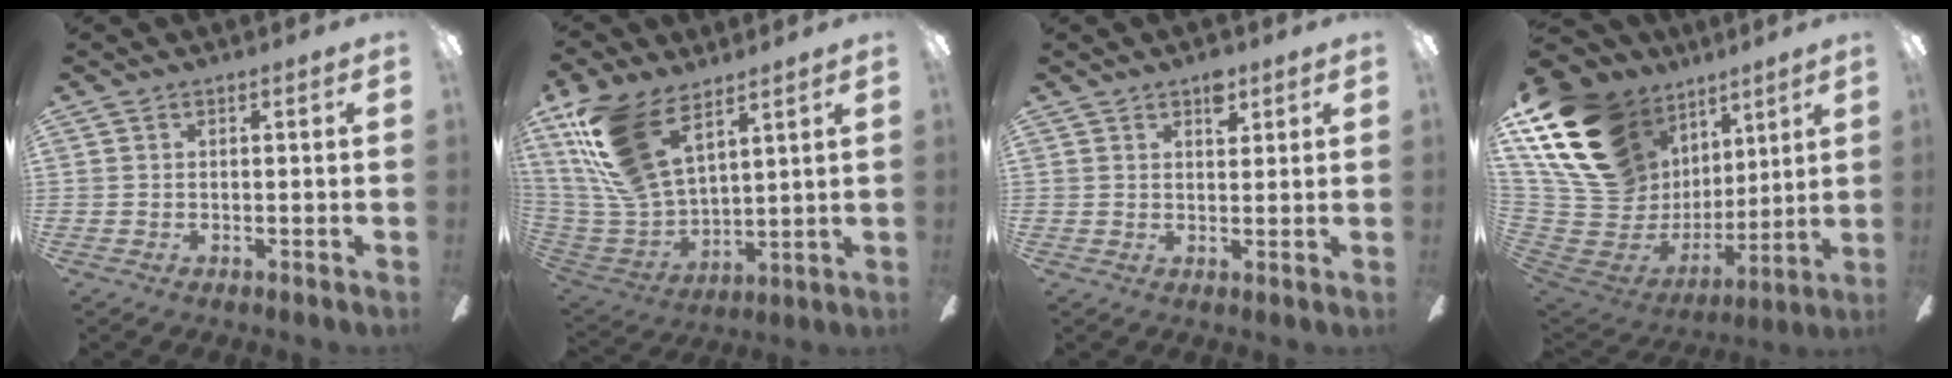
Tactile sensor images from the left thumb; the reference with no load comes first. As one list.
[{"total": 20.9, "force": [12.3, 9.9, 13.7], "torque": [-0.325, -0.049, 0.224]}, {"total": 4.4, "force": [2.9, 2.4, 2.4], "torque": [-0.012, -0.015, 0.044]}, {"total": 23.1, "force": [12.2, 15.7, 11.8], "torque": [-0.271, -0.067, 0.254]}]